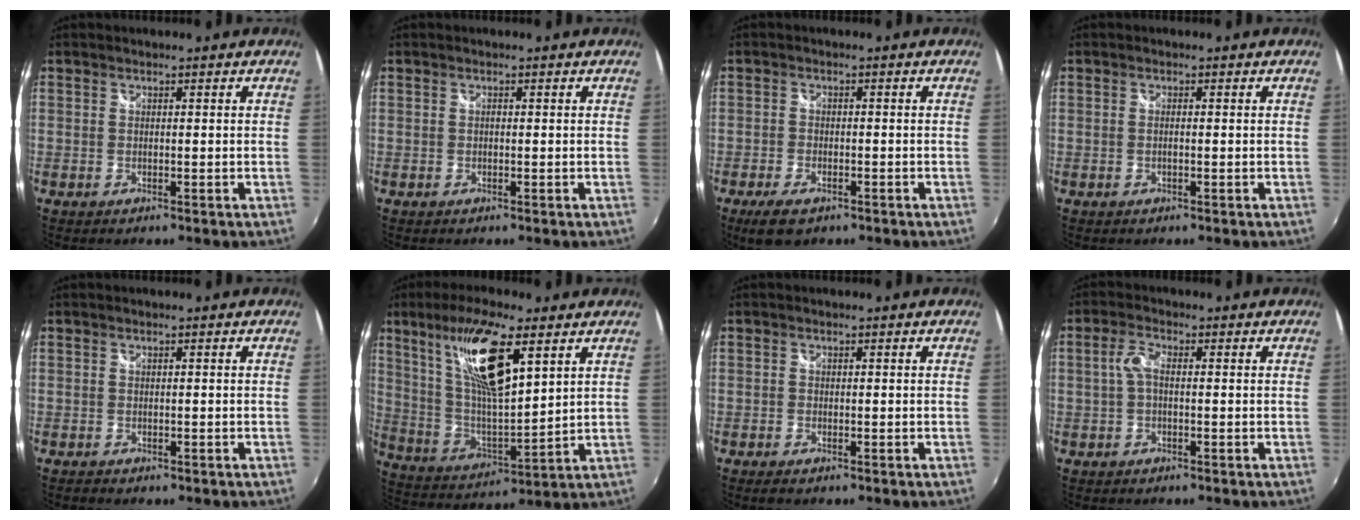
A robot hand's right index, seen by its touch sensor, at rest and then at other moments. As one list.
[{"total": 0.0}, {"total": 5.9, "force": [-3.9, 2.7, 3.5], "torque": [-0.088, -0.018, -0.067]}, {"total": 0.8, "force": [-0.2, 0.0, 0.7], "torque": [-0.015, 0.000, -0.006]}, {"total": 1.3, "force": [-1.0, 0.7, 0.4], "torque": [-0.012, -0.004, -0.013]}, {"total": 16.9, "force": [8.8, 4.2, 13.8], "torque": [-0.255, 0.008, 0.177]}, {"total": 1.3, "force": [-1.0, 0.6, 0.6], "torque": [-0.013, -0.008, -0.021]}, {"total": 3.0, "force": [-0.2, 1.2, 2.7], "torque": [-0.058, 0.007, -0.002]}]